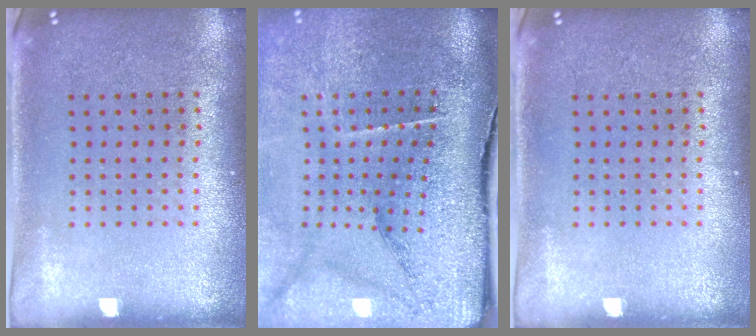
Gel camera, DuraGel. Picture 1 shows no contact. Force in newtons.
{"total": 4.9, "press": 3.8, "slide": 3.1}
{"total": 0.0}